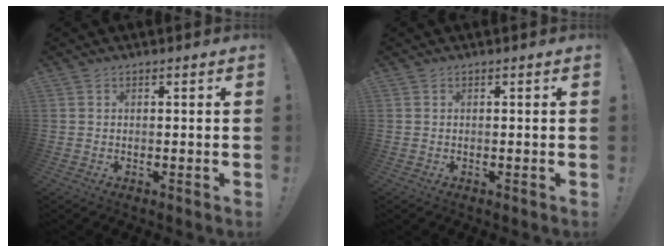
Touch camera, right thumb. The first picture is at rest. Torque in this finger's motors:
{"motor_torque": [0.00, 0.00, 0.00, 0.00, 0.03]}